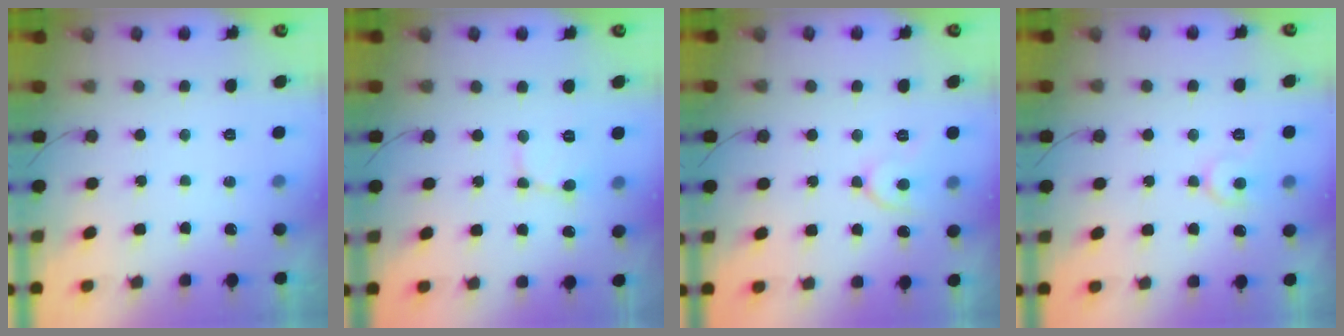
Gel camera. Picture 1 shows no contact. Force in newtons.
{"total": 2.9, "press": 2.9, "slide": 0.2}
{"total": 7.5, "press": 7.4, "slide": 0.9}
{"total": 8.3, "press": 8.3, "slide": 0.7}